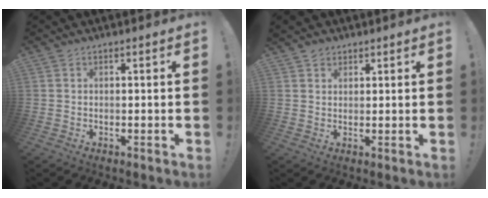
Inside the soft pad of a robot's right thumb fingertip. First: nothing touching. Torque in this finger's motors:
{"motor_torque": [0.46, 0.85, 0.38, 0.21, 0.02]}